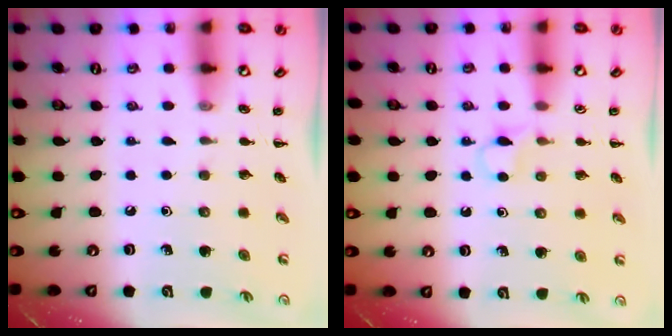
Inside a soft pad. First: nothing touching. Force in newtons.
{"total": 3.1, "press": 2.9, "slide": 1.3}